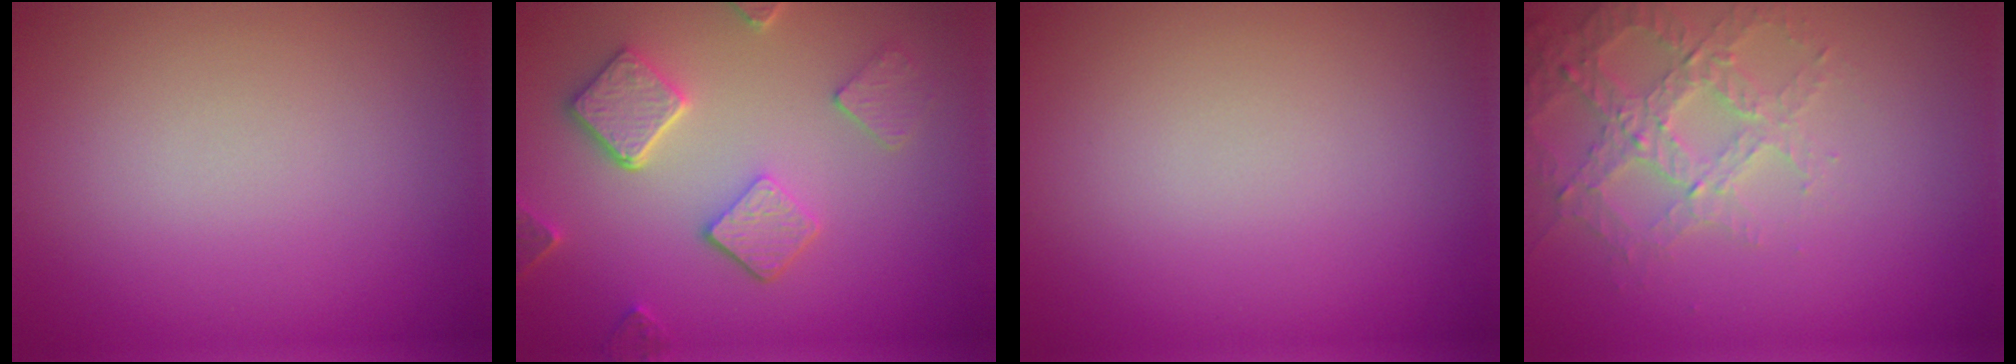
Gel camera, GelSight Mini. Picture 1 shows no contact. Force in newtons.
{"total": 4.9, "press": 3.8, "slide": 3.1}
{"total": 0.0}
{"total": 3.7, "press": 3.5, "slide": 1.1}